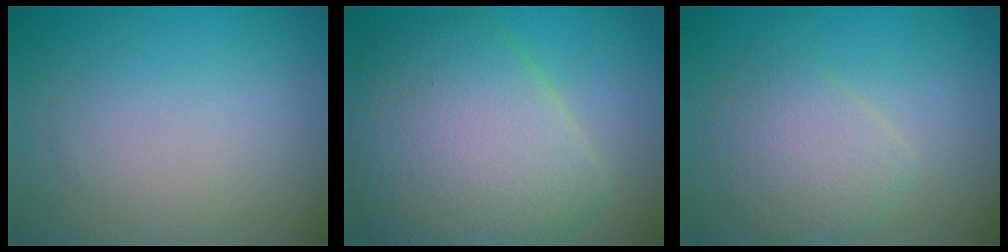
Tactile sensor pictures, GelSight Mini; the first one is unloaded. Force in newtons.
{"total": 9.6, "press": 9.6, "slide": 0.4}
{"total": 3.1, "press": 3.1, "slide": 0.1}